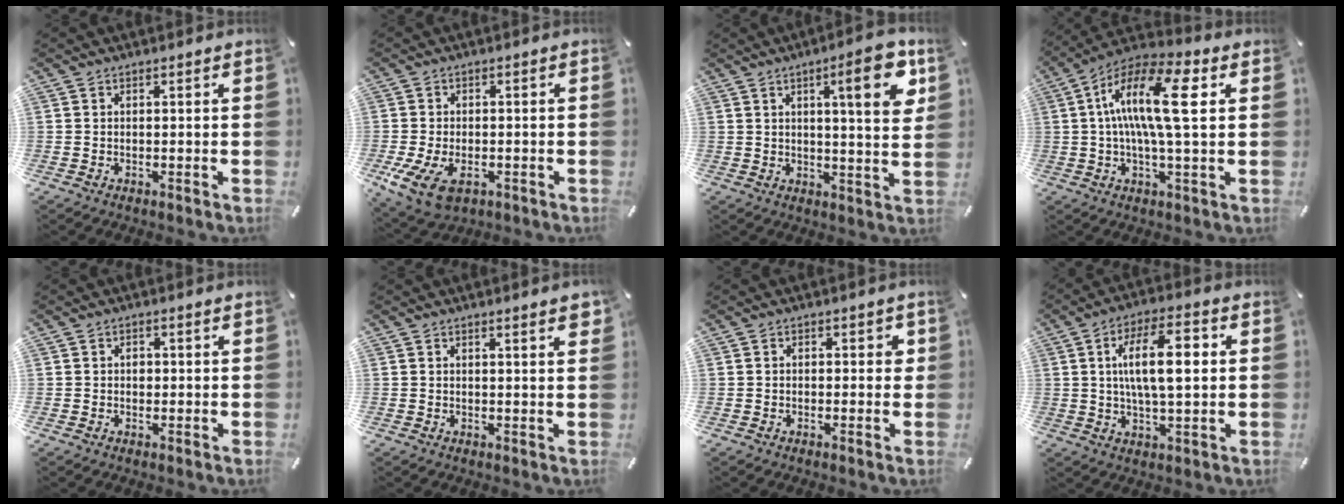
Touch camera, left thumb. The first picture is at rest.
{"total": 8.4, "force": [-3.5, 5.3, 5.6], "torque": [-0.124, -0.003, -0.062]}
{"total": 13.3, "force": [5.4, 2.8, 11.9], "torque": [-0.157, -0.025, 0.074]}
{"total": 16.2, "force": [2.9, 4.8, 15.2], "torque": [-0.304, 0.002, 0.042]}
{"total": 1.3, "force": [0.0, 1.2, 0.5], "torque": [-0.005, 0.002, -0.005]}
{"total": 2.3, "force": [1.4, 0.2, 1.8], "torque": [-0.029, -0.003, 0.022]}
{"total": 1.9, "force": [-0.1, 1.2, 1.4], "torque": [-0.020, 0.004, -0.007]}
{"total": 13.3, "force": [2.3, 4.9, 12.1], "torque": [-0.215, 0.003, 0.032]}